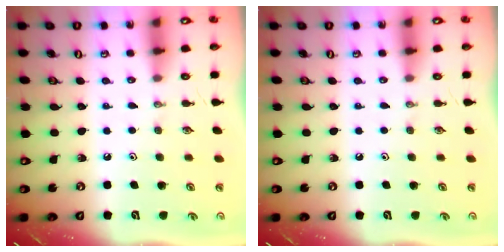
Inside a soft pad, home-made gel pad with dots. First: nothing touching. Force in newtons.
{"total": 0.0}